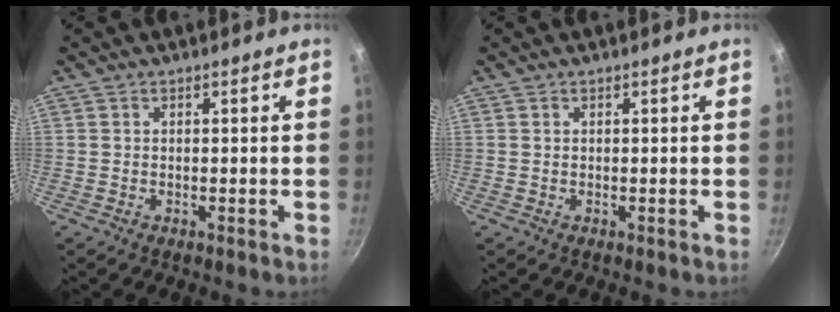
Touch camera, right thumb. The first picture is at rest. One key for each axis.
{"total": 0.0}